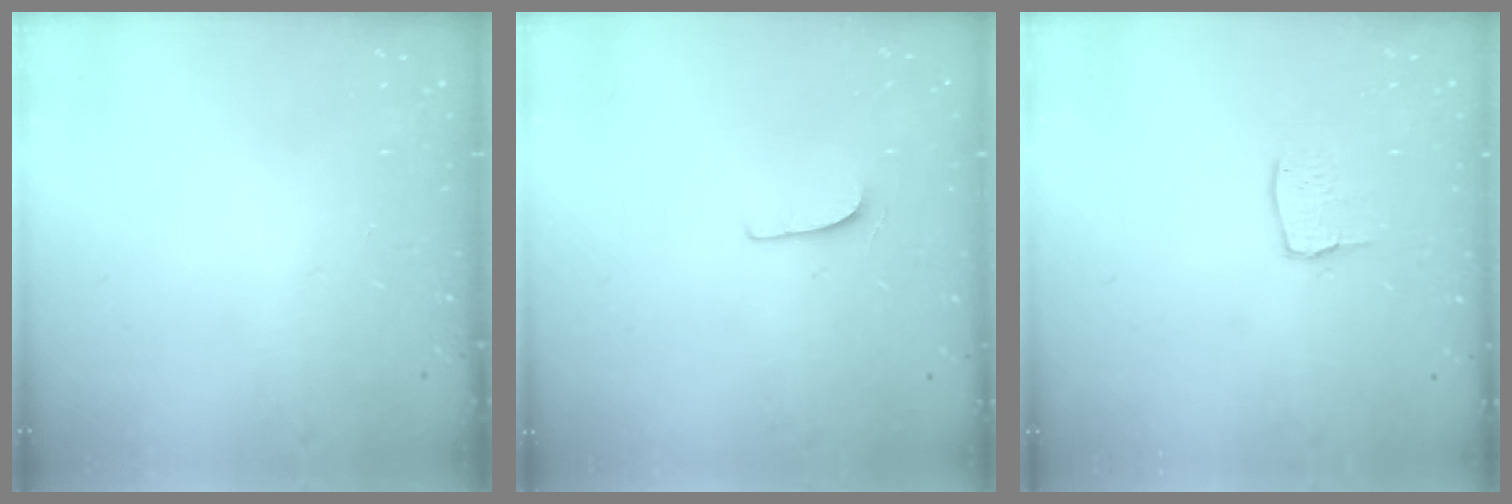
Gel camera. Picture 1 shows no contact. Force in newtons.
{"total": 5.1, "press": 5.1, "slide": 0.4}
{"total": 3.0, "press": 3.0, "slide": 0.2}